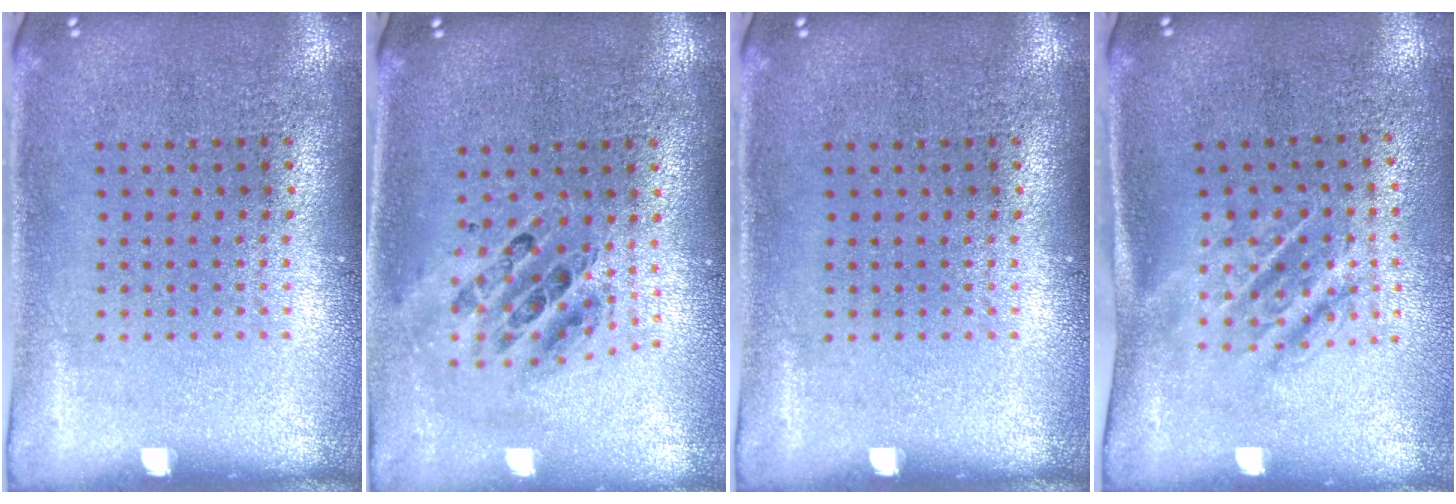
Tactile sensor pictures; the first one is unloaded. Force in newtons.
{"total": 0.7, "press": 0.7, "slide": 0.1}
{"total": 0.0}
{"total": 1.8, "press": 1.2, "slide": 1.3}